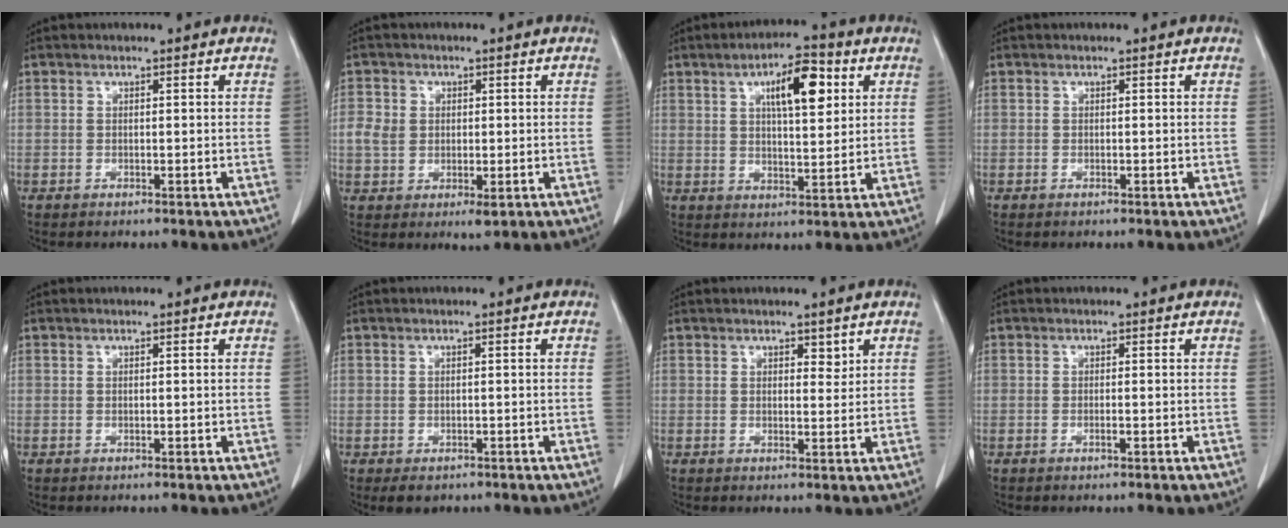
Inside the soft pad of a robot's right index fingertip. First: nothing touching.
{"total": 5.1, "force": [-0.1, 4.0, 3.2], "torque": [-0.055, 0.002, 0.002]}
{"total": 9.2, "force": [3.5, 2.8, 8.1], "torque": [-0.131, 0.014, 0.057]}
{"total": 0.0}
{"total": 0.0}
{"total": 2.9, "force": [-1.8, 1.9, 1.1], "torque": [-0.012, -0.001, -0.019]}
{"total": 1.6, "force": [1.1, 0.8, 0.8], "torque": [-0.008, -0.007, 0.015]}
{"total": 0.7, "force": [-0.4, 0.0, 0.6], "torque": [-0.015, 0.000, -0.005]}